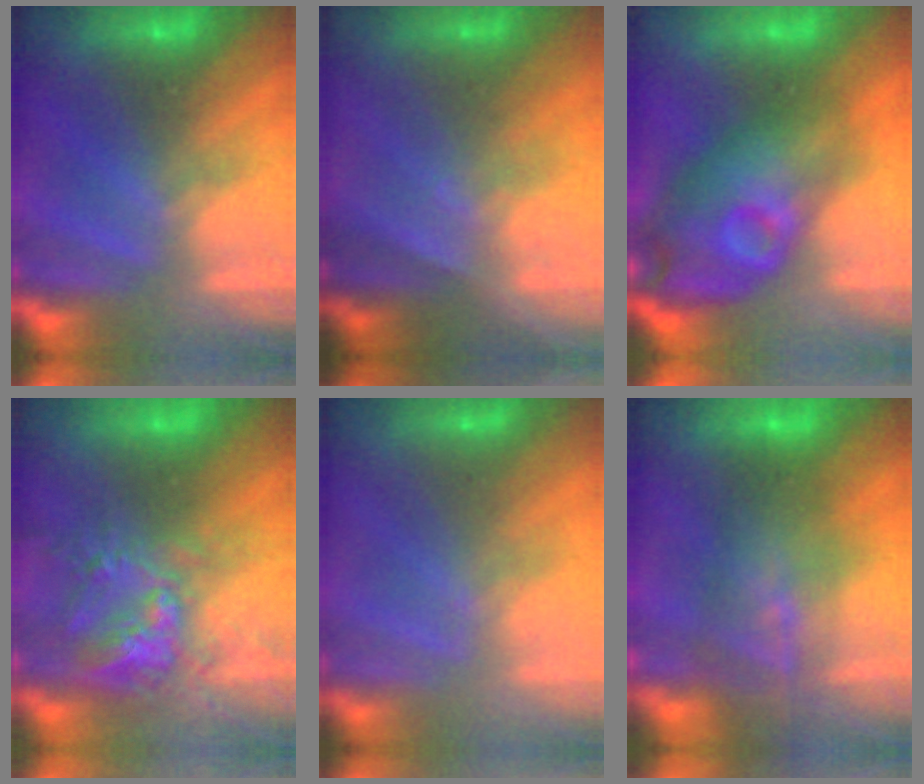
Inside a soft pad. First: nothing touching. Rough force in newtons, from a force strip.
{"total": 1.5}
{"total": 4.0}
{"total": 9.6}
{"total": 2.5}
{"total": 10.1}